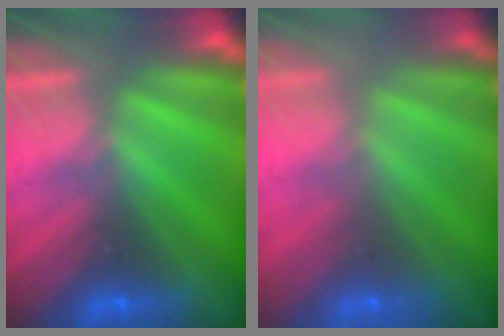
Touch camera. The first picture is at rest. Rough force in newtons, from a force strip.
{"total": 7.0}